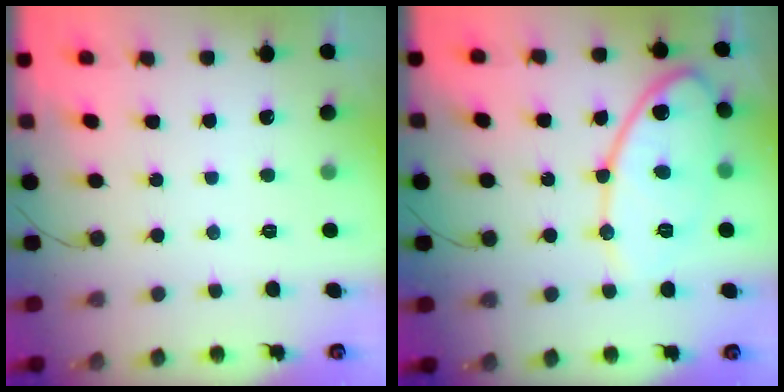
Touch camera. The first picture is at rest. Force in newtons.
{"total": 13.4, "press": 13.4, "slide": 1.2}